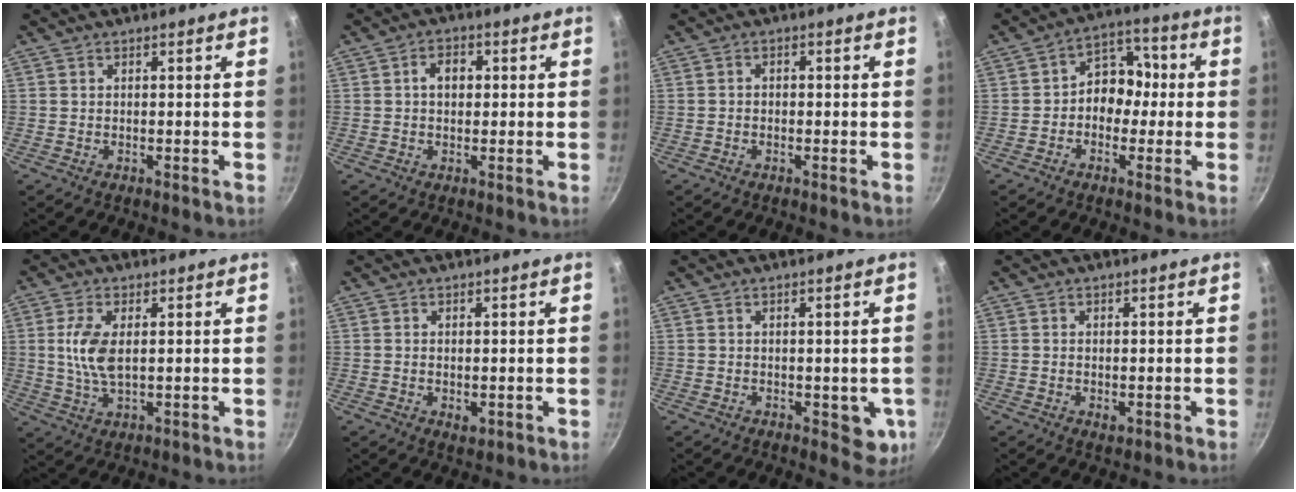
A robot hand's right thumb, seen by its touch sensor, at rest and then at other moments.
{"total": 4.1, "force": [0.5, 3.0, 2.8], "torque": [-0.025, 0.011, 0.005]}
{"total": 1.1, "force": [-0.4, 0.9, 0.6], "torque": [-0.013, 0.006, -0.009]}
{"total": 8.8, "force": [-0.6, 7.1, 5.2], "torque": [-0.015, 0.032, -0.026]}
{"total": 7.5, "force": [1.2, 3.6, 6.5], "torque": [-0.131, -0.002, 0.024]}
{"total": 2.1, "force": [-0.2, 1.3, 1.6], "torque": [-0.023, -0.005, -0.001]}
{"total": 5.9, "force": [-1.1, 3.3, 4.8], "torque": [-0.037, -0.005, -0.010]}
{"total": 1.6, "force": [-0.2, 1.0, 1.2], "torque": [-0.018, -0.003, -0.002]}